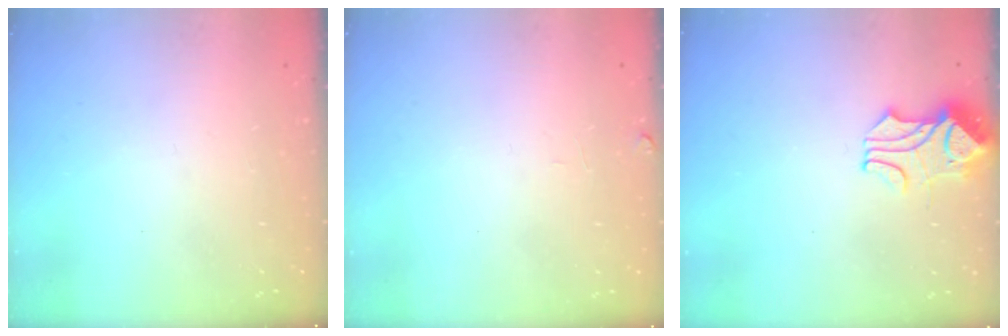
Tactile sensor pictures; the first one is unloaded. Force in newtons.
{"total": 1.3, "press": 1.2, "slide": 0.5}
{"total": 1.8, "press": 1.3, "slide": 1.1}